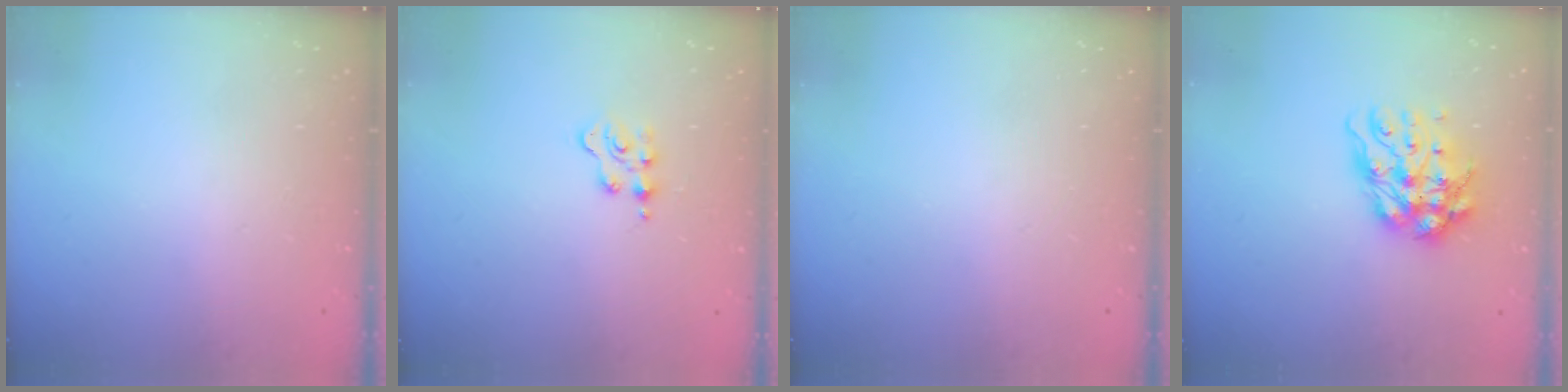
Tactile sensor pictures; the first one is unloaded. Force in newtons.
{"total": 2.5, "press": 2.4, "slide": 0.5}
{"total": 0.0}
{"total": 12.1, "press": 12.0, "slide": 1.3}